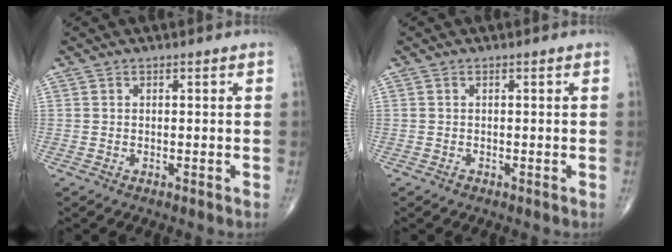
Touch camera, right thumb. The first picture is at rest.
{"total": 0.0}